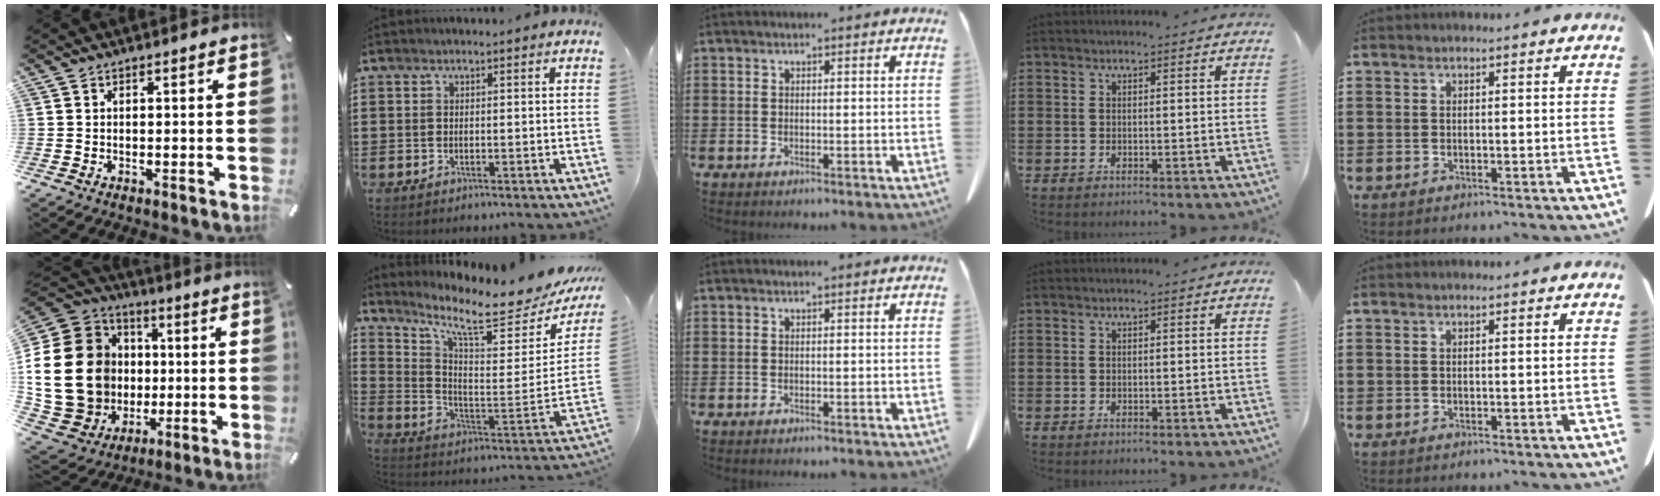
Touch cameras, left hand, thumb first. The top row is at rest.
{"thumb": {"total": 25.9, "force": [0.3, 21.9, 13.8], "torque": [-0.290, -0.001, 0.047]}, "index": {"total": 9.1, "force": [7.1, 1.2, 5.5], "torque": [-0.123, -0.065, 0.112]}}